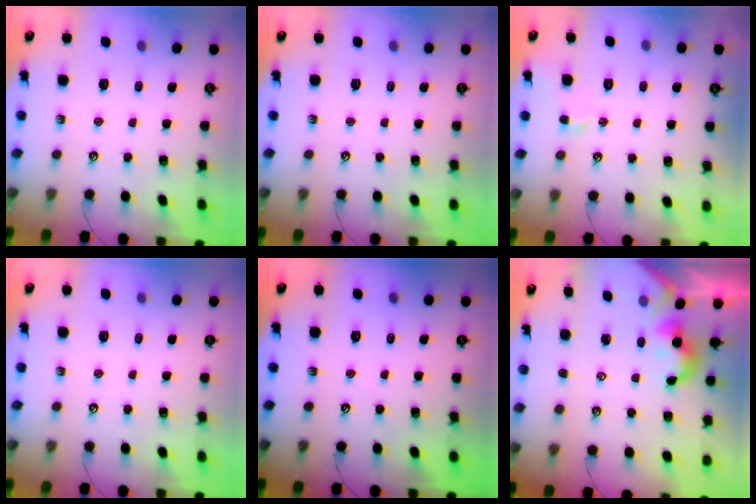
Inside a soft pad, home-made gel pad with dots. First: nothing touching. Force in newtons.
{"total": 0.0}
{"total": 0.7, "press": 0.7, "slide": 0.1}
{"total": 0.0}
{"total": 0.0}
{"total": 2.1, "press": 2.0, "slide": 0.5}